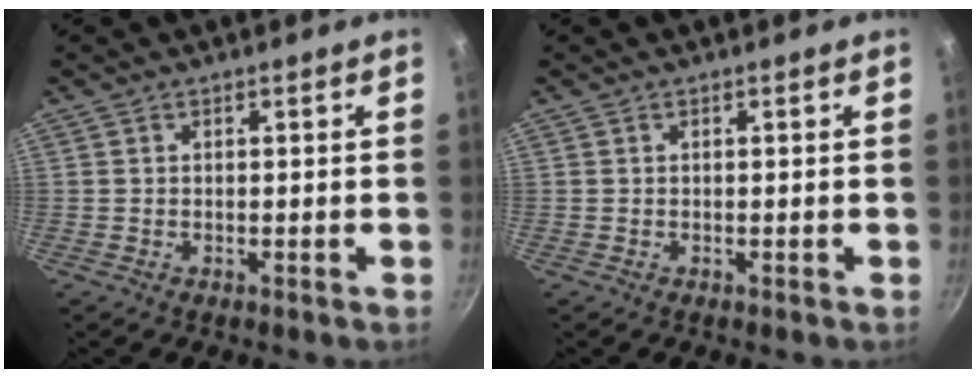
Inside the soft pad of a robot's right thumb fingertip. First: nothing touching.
{"total": 0.0}